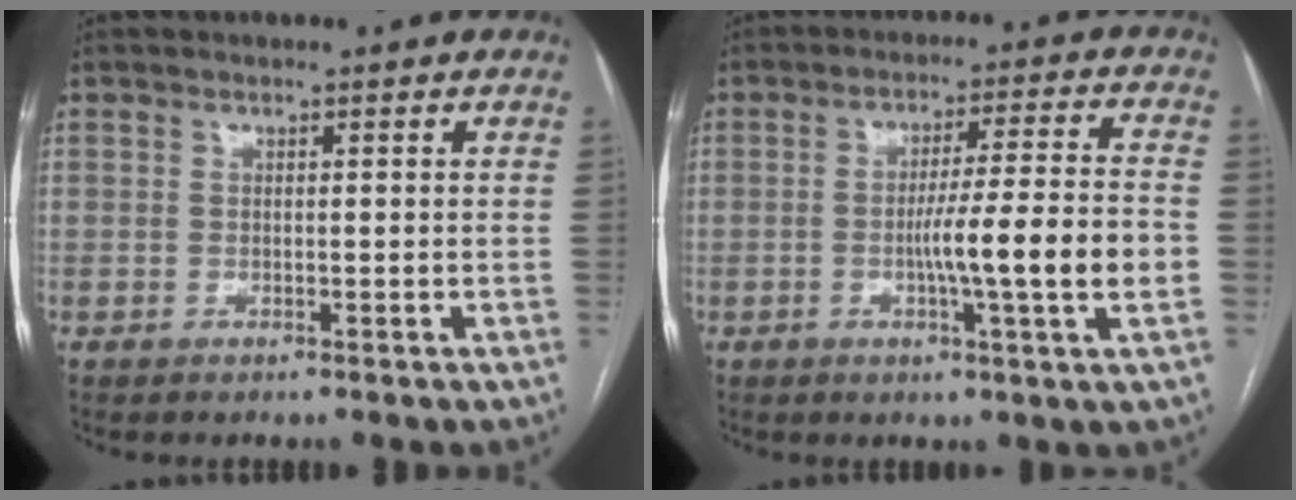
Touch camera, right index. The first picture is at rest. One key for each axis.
{"total": 11.3, "fx": -2.4, "fy": -0.8, "fz": 11.0, "tx": -0.178, "ty": 0.000, "tz": -0.042}